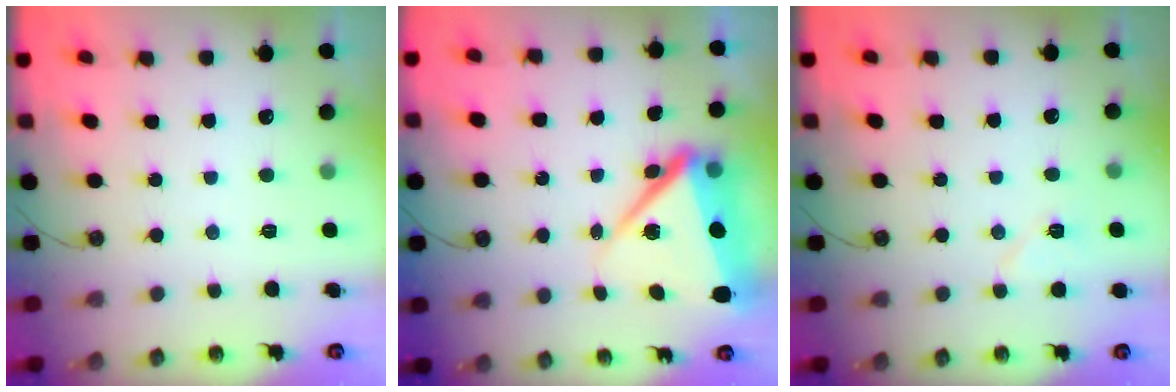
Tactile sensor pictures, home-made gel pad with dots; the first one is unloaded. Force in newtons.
{"total": 12.2, "press": 11.3, "slide": 4.5}
{"total": 5.5, "press": 5.5, "slide": 0.8}